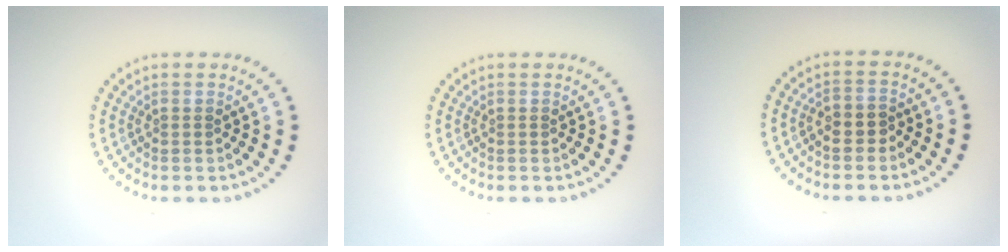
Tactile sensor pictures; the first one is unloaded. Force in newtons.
{"total": 0.0}
{"total": 1.5, "press": 1.3, "slide": 0.7}